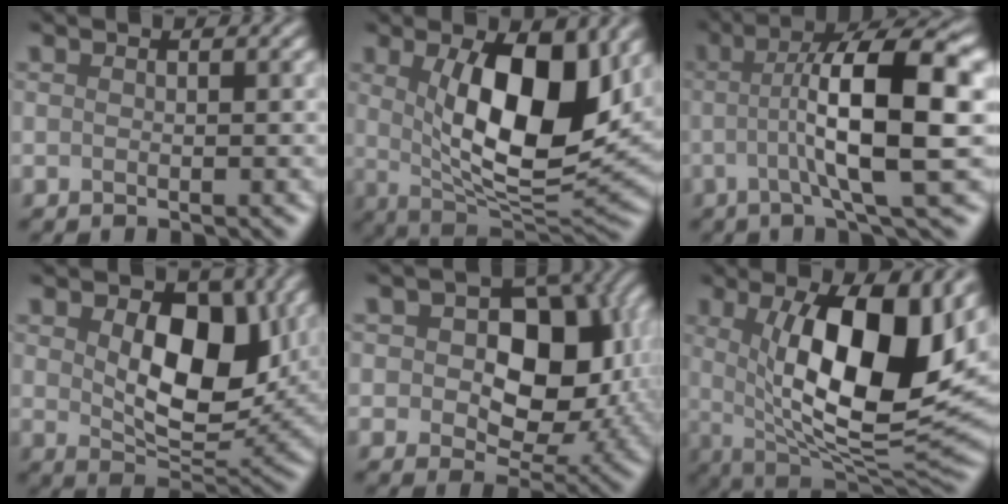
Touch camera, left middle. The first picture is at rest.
{"total": 8.9, "force": [1.7, 2.8, 8.3], "torque": [-0.155, -0.006, 0.054]}
{"total": 9.0, "force": [-0.3, 1.1, 8.9], "torque": [-0.156, 0.023, 0.012]}
{"total": 6.3, "force": [1.4, 3.4, 5.2], "torque": [-0.112, -0.002, 0.047]}
{"total": 7.2, "force": [0.4, 4.7, 5.4], "torque": [-0.091, 0.005, 0.024]}
{"total": 12.2, "force": [2.2, 4.1, 11.2], "torque": [-0.185, -0.008, 0.053]}